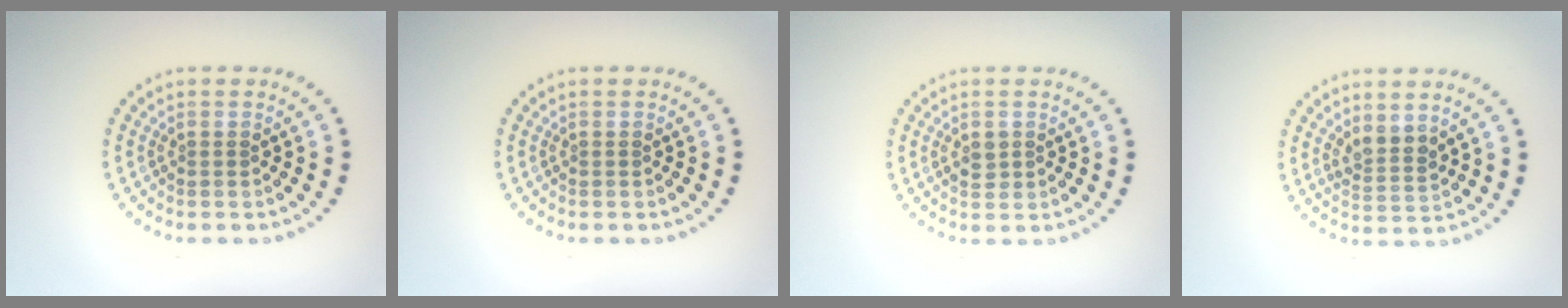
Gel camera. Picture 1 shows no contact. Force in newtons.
{"total": 0.0}
{"total": 1.5, "press": 1.5, "slide": 0.3}
{"total": 2.2, "press": 1.8, "slide": 1.3}